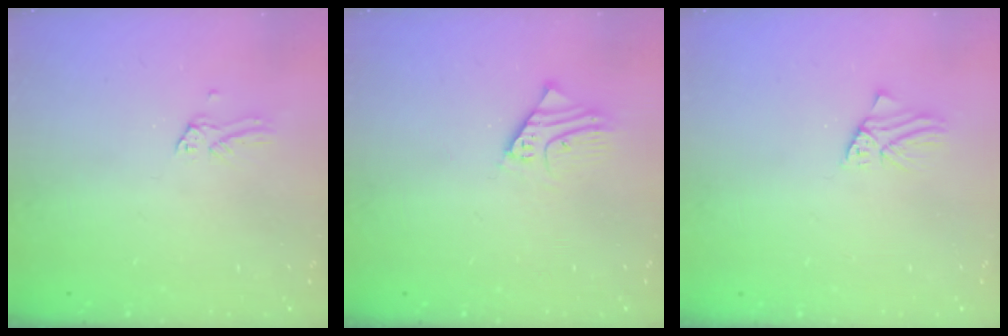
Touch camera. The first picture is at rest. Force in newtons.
{"total": 2.5, "press": 2.5, "slide": 0.2}
{"total": 1.4, "press": 1.4, "slide": 0.1}